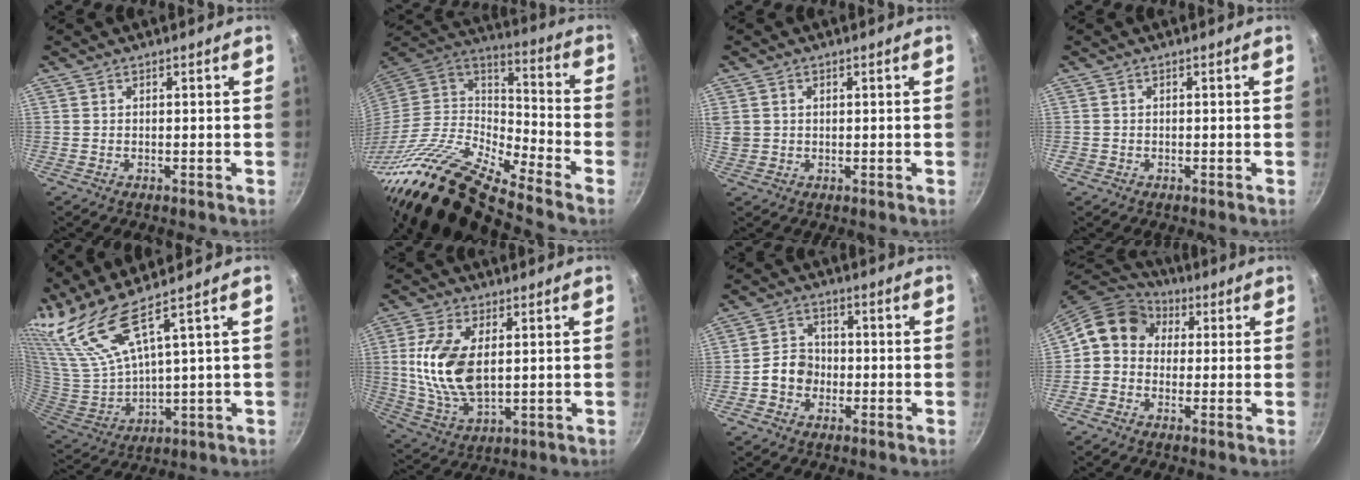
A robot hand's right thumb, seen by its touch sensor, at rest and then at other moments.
{"total": 22.8, "force": [-17.6, 5.7, 13.3], "torque": [-0.193, 0.067, -0.346]}
{"total": 3.5, "force": [0.9, 3.0, 1.6], "torque": [-0.024, 0.002, 0.022]}
{"total": 0.6, "force": [-0.3, 0.6, 0.1], "torque": [0.000, 0.002, -0.004]}
{"total": 12.1, "force": [9.1, 0.6, 8.0], "torque": [-0.161, -0.065, 0.206]}
{"total": 14.4, "force": [2.0, 8.0, 11.9], "torque": [-0.224, -0.012, 0.045]}
{"total": 6.1, "force": [-1.6, 5.2, 2.7], "torque": [-0.018, 0.022, -0.036]}
{"total": 11.0, "force": [1.5, 9.4, 5.5], "torque": [-0.072, 0.030, -0.002]}